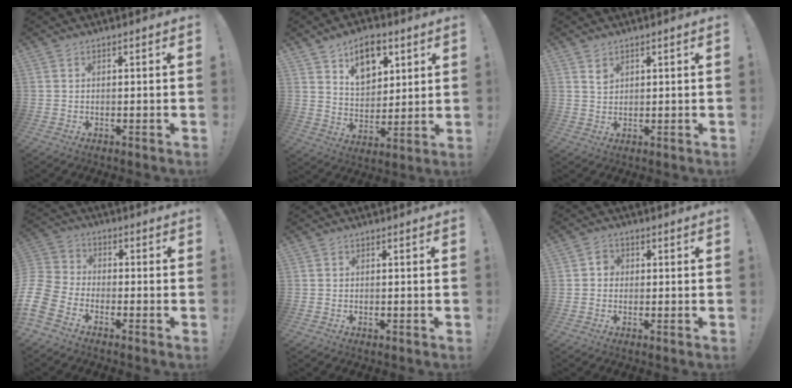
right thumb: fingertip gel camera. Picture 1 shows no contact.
{"total": 11.9, "force": [7.0, 7.7, 5.8], "torque": [-0.084, -0.036, 0.132]}
{"total": 2.5, "force": [1.8, 1.8, 0.5], "torque": [0.009, -0.018, 0.029]}
{"total": 10.4, "force": [-6.5, 6.6, 4.7], "torque": [-0.122, 0.034, -0.123]}
{"total": 0.6, "force": [-0.5, 0.2, 0.1], "torque": [-0.009, 0.003, -0.008]}
{"total": 2.9, "force": [-0.6, 2.6, 1.2], "torque": [-0.016, 0.008, -0.012]}